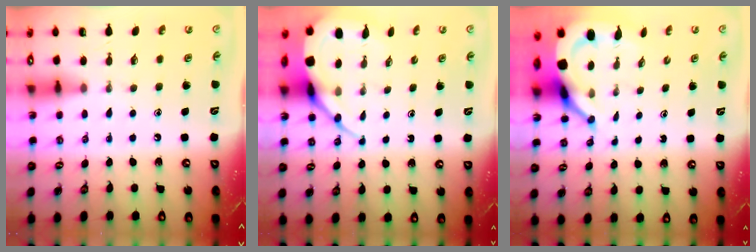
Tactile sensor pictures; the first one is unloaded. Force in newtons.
{"total": 9.1, "press": 9.0, "slide": 1.1}
{"total": 7.3, "press": 7.3, "slide": 1.0}